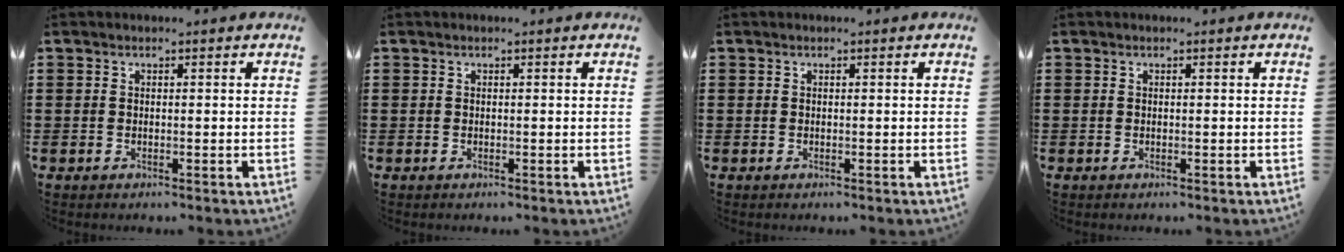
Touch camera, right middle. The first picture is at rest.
{"total": 0.0}
{"total": 0.0}
{"total": 0.0}